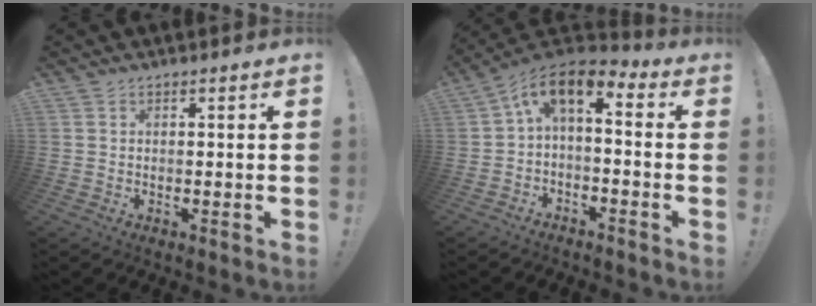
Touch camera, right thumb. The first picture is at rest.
{"total": 7.2, "force": [1.2, 3.4, 6.3], "torque": [-0.116, -0.007, 0.023]}